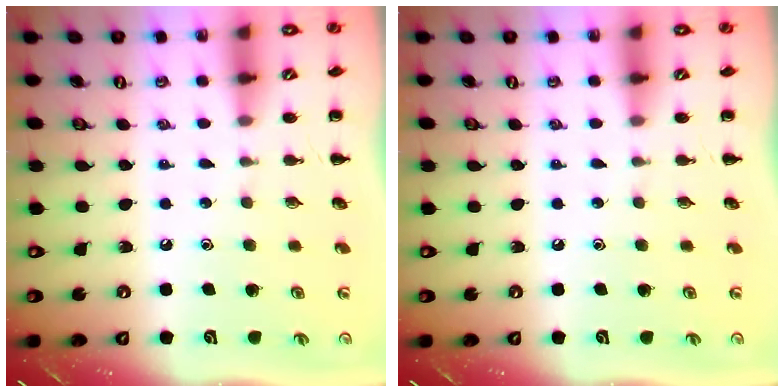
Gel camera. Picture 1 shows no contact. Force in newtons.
{"total": 0.0}